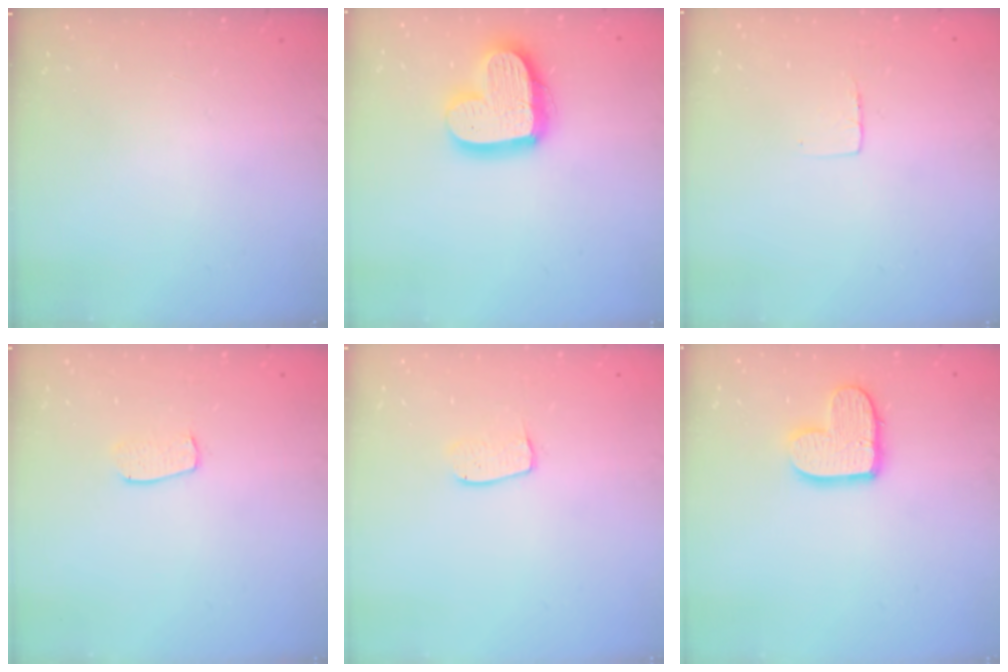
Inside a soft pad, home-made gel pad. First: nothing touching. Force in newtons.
{"total": 17.4, "press": 17.3, "slide": 1.6}
{"total": 3.5, "press": 3.5, "slide": 0.3}
{"total": 6.1, "press": 6.1, "slide": 0.3}
{"total": 5.5, "press": 5.5, "slide": 0.4}
{"total": 11.1, "press": 11.1, "slide": 0.5}